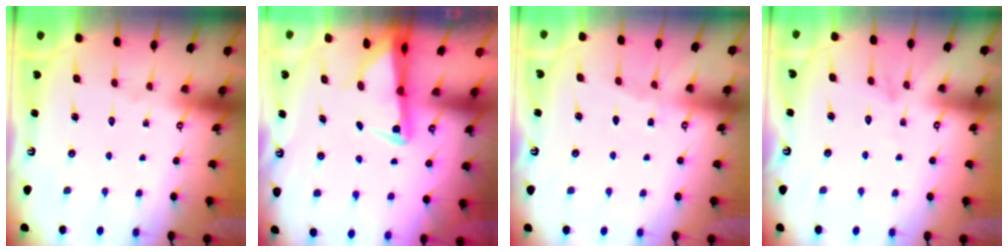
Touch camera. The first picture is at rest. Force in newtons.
{"total": 2.6, "press": 2.6, "slide": 0.5}
{"total": 3.3, "press": 3.3, "slide": 0.5}
{"total": 1.7, "press": 1.7, "slide": 0.2}